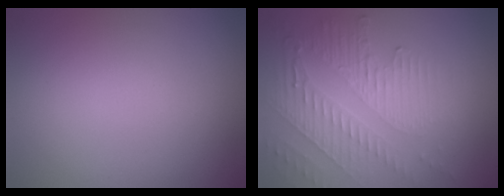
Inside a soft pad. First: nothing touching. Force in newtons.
{"total": 5.6, "press": 3.6, "slide": 4.3}